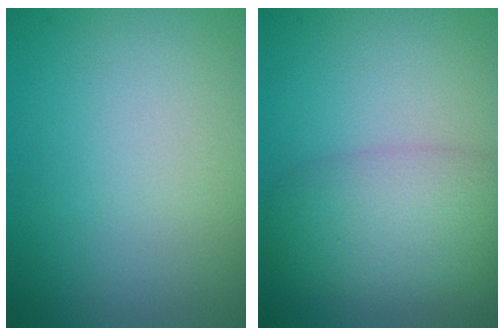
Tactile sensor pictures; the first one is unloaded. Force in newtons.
{"total": 5.8, "press": 5.8, "slide": 0.1}